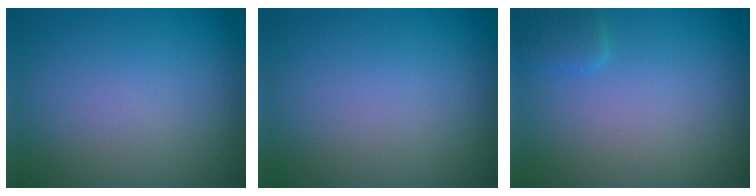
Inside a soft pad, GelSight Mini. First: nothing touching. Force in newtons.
{"total": 0.0}
{"total": 1.4, "press": 1.4, "slide": 0.1}